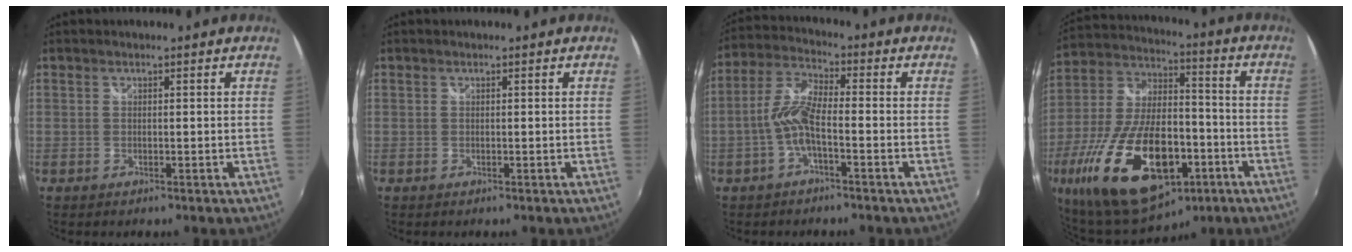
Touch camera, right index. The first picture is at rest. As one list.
[{"total": 0.0}, {"total": 6.9, "force": [-2.3, 1.9, 6.3], "torque": [-0.143, 0.012, -0.046]}, {"total": 27.5, "force": [-12.0, 13.9, 20.5], "torque": [-0.415, -0.027, -0.188]}]